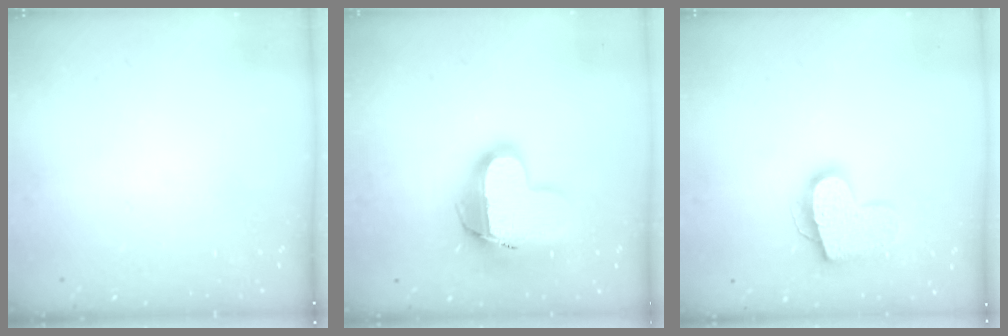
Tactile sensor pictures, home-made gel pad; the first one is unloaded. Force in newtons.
{"total": 15.3, "press": 15.2, "slide": 1.2}
{"total": 16.5, "press": 16.4, "slide": 1.2}